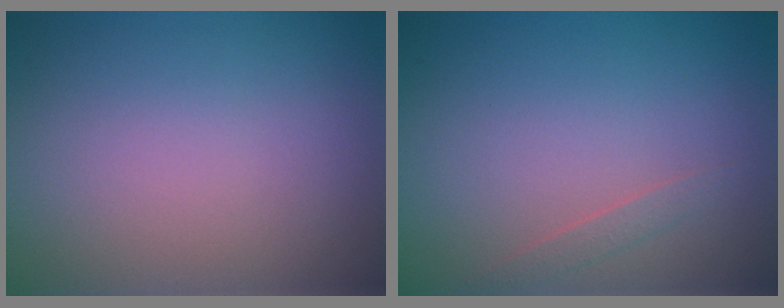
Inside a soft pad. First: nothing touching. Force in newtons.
{"total": 0.8, "press": 0.8, "slide": 0.0}